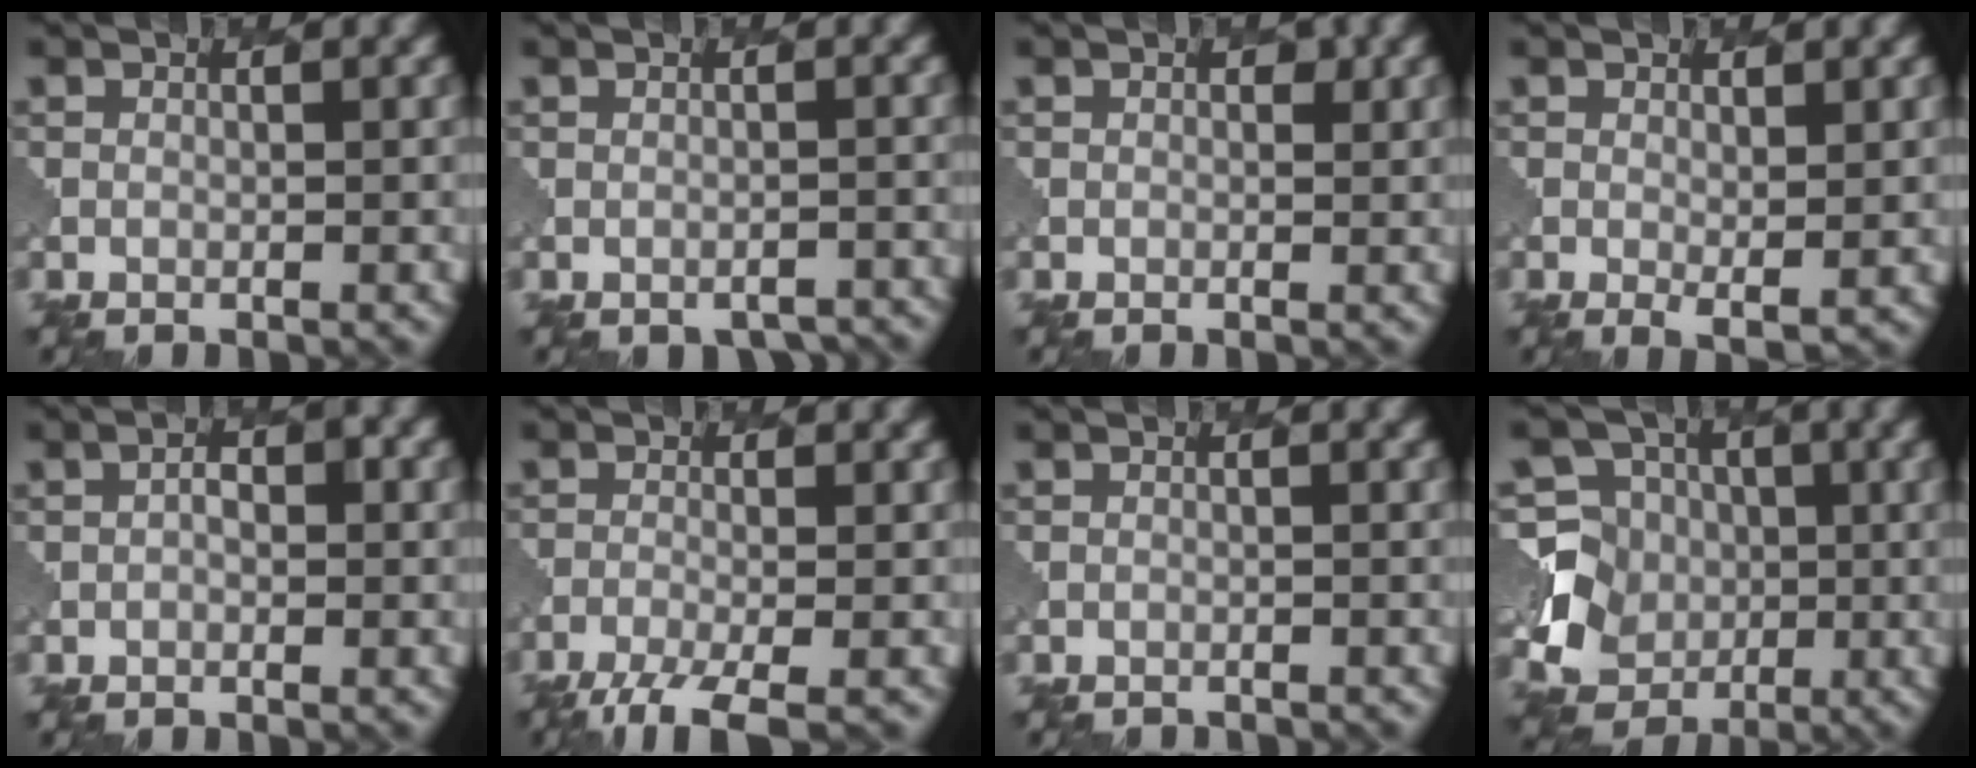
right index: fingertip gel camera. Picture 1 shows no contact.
{"total": 2.1, "force": [-1.8, 0.8, 0.8], "torque": [-0.017, -0.003, -0.018]}
{"total": 0.8, "force": [0.4, 0.6, 0.4], "torque": [-0.005, -0.003, 0.005]}
{"total": 1.4, "force": [0.5, 0.4, 1.2], "torque": [-0.021, -0.012, 0.013]}
{"total": 1.3, "force": [0.0, 0.9, 1.0], "torque": [-0.008, 0.003, 0.000]}
{"total": 4.3, "force": [-3.0, 0.9, 3.0], "torque": [-0.048, -0.010, -0.065]}
{"total": 1.3, "force": [-1.3, 0.2, 0.1], "torque": [0.011, -0.004, -0.019]}
{"total": 7.7, "force": [-0.1, 7.3, 2.5], "torque": [-0.048, 0.007, -0.026]}